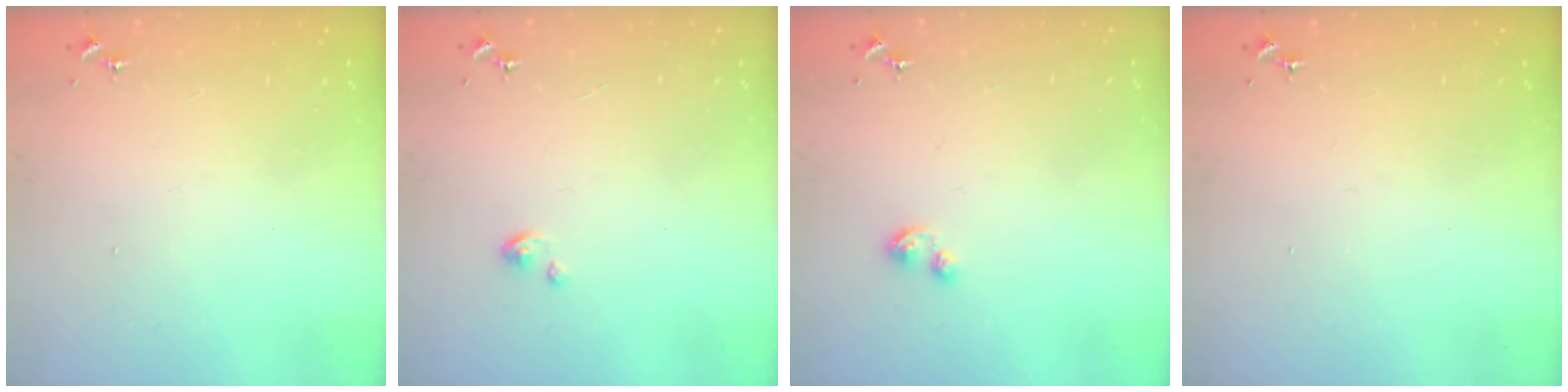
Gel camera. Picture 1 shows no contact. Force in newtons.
{"total": 2.8, "press": 2.8, "slide": 0.2}
{"total": 3.2, "press": 3.1, "slide": 0.4}
{"total": 0.0}